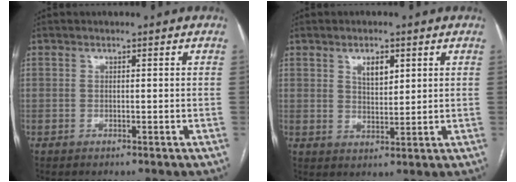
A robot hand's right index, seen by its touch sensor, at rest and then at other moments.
{"total": 4.1, "force": [1.8, 2.0, 3.1], "torque": [-0.052, 0.000, 0.035]}